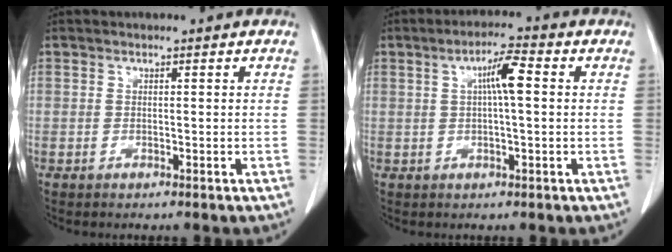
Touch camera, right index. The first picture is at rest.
{"total": 5.2, "force": [1.0, 0.4, 5.1], "torque": [-0.091, 0.011, 0.015]}